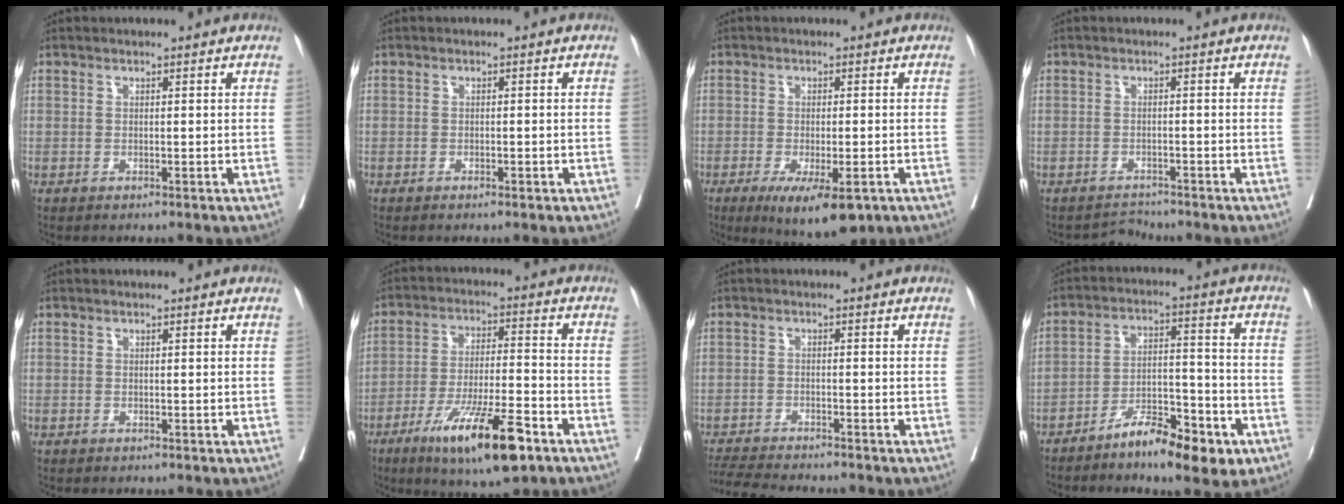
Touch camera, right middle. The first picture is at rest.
{"total": 1.8, "force": [-1.1, 0.8, 1.1], "torque": [-0.018, 0.000, -0.012]}
{"total": 9.5, "force": [-5.5, 2.7, 7.3], "torque": [-0.106, -0.018, -0.079]}
{"total": 2.0, "force": [-1.7, 0.0, -1.0], "torque": [0.021, -0.009, -0.026]}
{"total": 0.0}
{"total": 14.8, "force": [-8.6, 2.2, 11.9], "torque": [-0.202, -0.024, -0.142]}
{"total": 8.8, "force": [-8.1, 0.4, 3.2], "torque": [-0.050, -0.014, -0.130]}
{"total": 11.9, "force": [-7.5, 3.6, 8.5], "torque": [-0.128, 0.019, -0.121]}